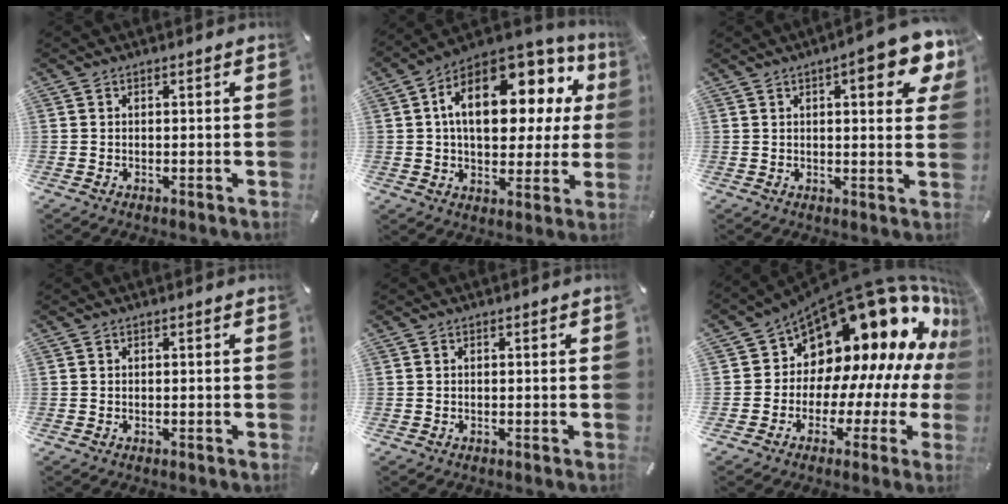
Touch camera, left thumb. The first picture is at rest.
{"total": 19.3, "force": [6.6, 11.1, 14.4], "torque": [-0.218, -0.033, 0.112]}
{"total": 10.6, "force": [5.2, 3.0, 8.8], "torque": [-0.117, -0.023, 0.082]}
{"total": 0.0}
{"total": 0.0}
{"total": 19.7, "force": [11.5, 11.6, 10.9], "torque": [-0.155, -0.123, 0.218]}